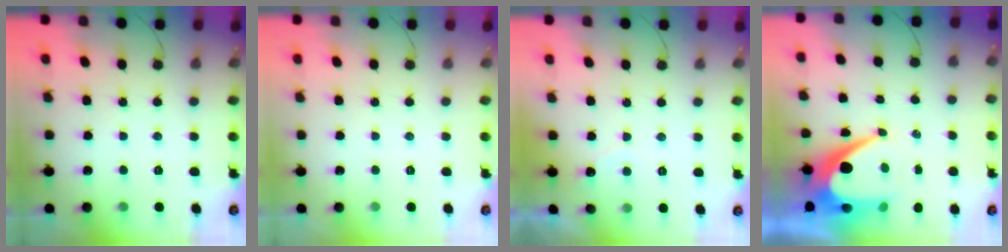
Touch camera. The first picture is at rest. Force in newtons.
{"total": 0.0}
{"total": 3.0, "press": 3.0, "slide": 0.1}
{"total": 12.2, "press": 12.2, "slide": 0.7}